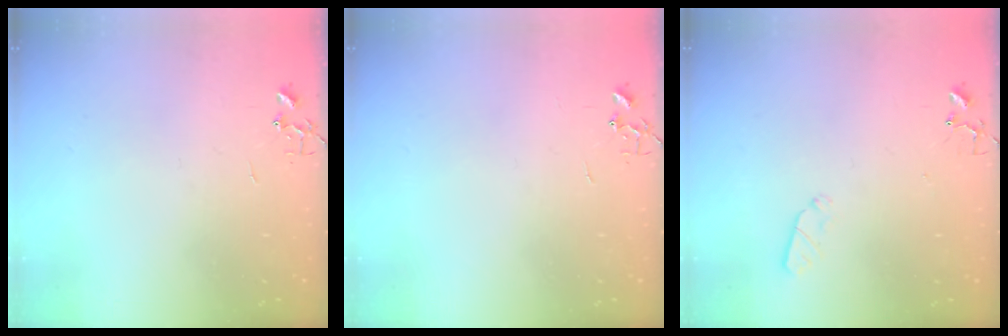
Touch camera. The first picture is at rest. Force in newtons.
{"total": 0.0}
{"total": 3.6, "press": 3.5, "slide": 0.6}